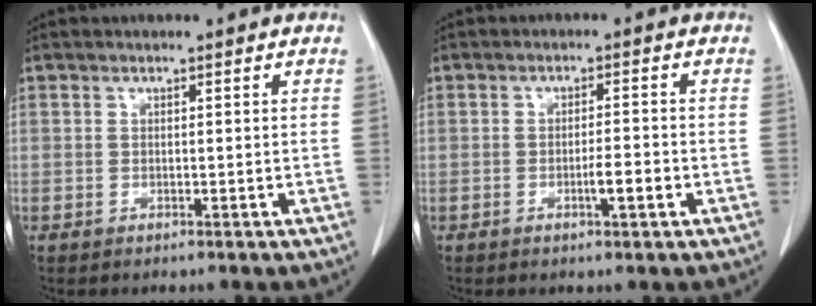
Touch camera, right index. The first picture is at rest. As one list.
[{"total": 3.6, "force": [-1.2, 0.6, 3.3], "torque": [-0.056, 0.001, -0.017]}]